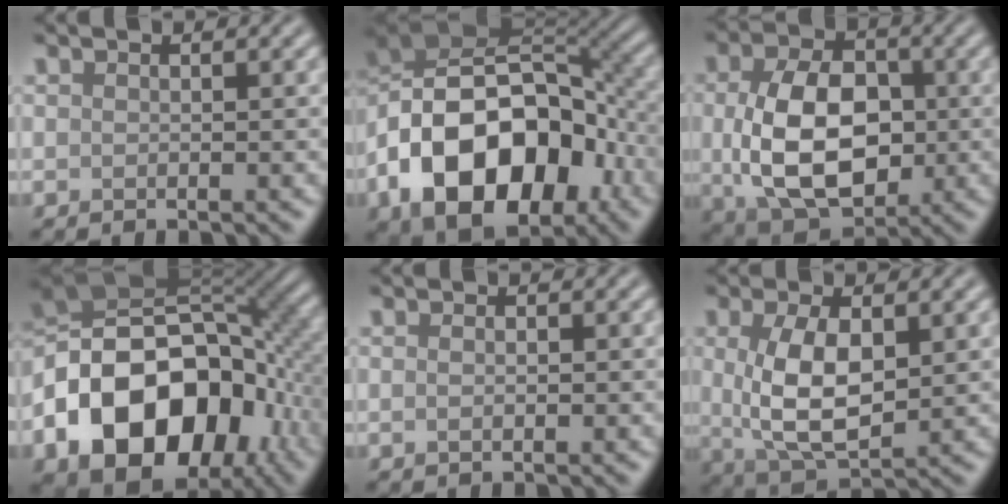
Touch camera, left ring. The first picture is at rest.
{"total": 16.0, "force": [-6.0, 10.2, 10.8], "torque": [-0.181, 0.001, -0.112]}
{"total": 10.2, "force": [-0.4, 6.7, 7.7], "torque": [-0.152, -0.011, 0.000]}
{"total": 17.3, "force": [-5.6, 12.1, 11.0], "torque": [-0.196, -0.002, -0.099]}
{"total": 1.0, "force": [0.0, 0.6, 0.8], "torque": [-0.012, -0.004, -0.001]}
{"total": 6.5, "force": [0.6, 3.1, 5.7], "torque": [-0.120, -0.006, 0.016]}